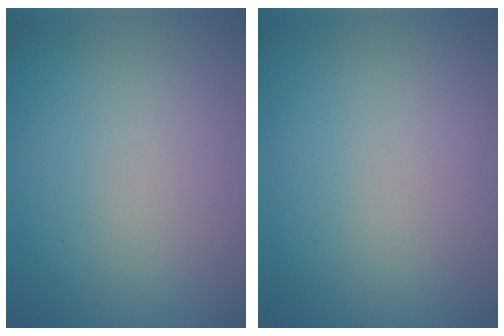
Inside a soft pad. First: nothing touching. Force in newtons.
{"total": 0.0}